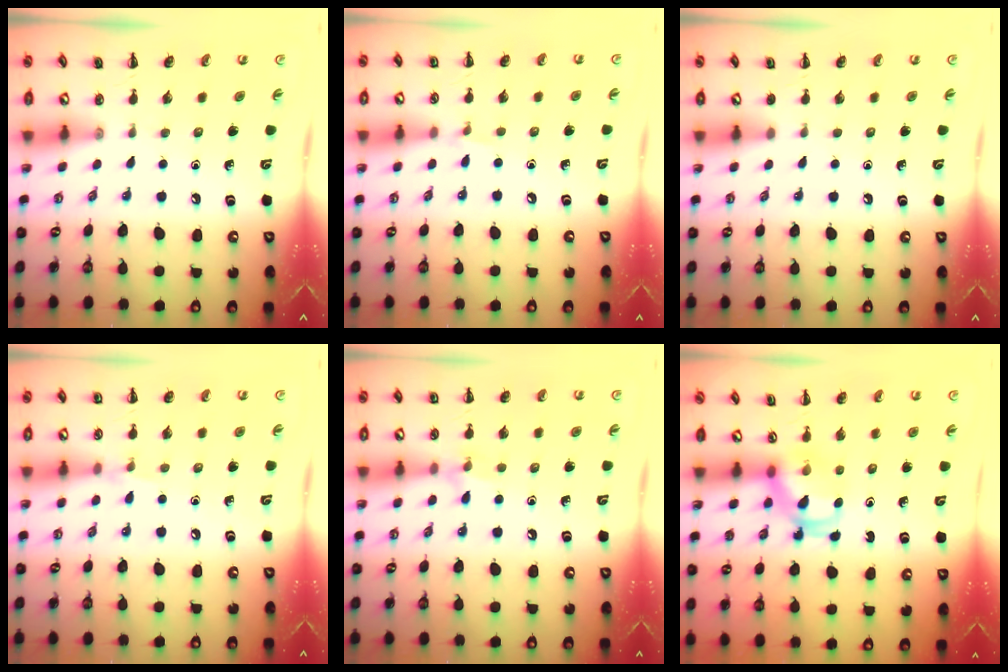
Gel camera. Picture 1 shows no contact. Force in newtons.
{"total": 3.7, "press": 3.6, "slide": 1.1}
{"total": 1.9, "press": 1.9, "slide": 0.4}
{"total": 4.8, "press": 4.5, "slide": 1.6}
{"total": 6.6, "press": 6.5, "slide": 1.5}
{"total": 4.1, "press": 4.0, "slide": 0.7}